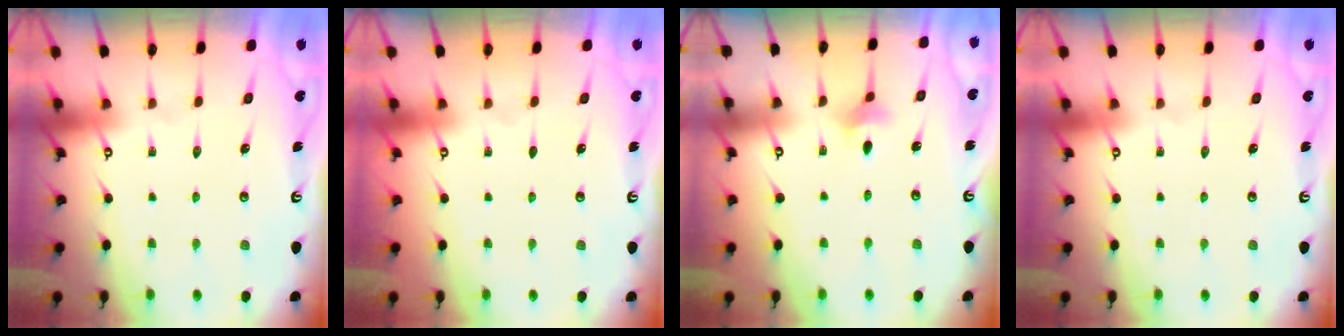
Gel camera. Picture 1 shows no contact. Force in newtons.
{"total": 0.0}
{"total": 3.1, "press": 3.1, "slide": 0.5}
{"total": 0.0}